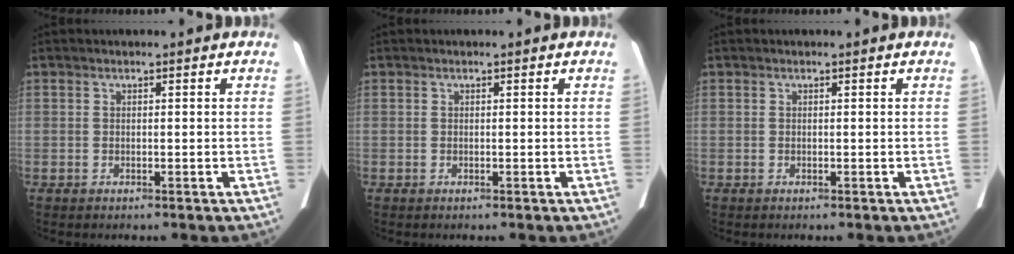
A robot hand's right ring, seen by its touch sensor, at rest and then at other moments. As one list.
[{"total": 0.0}, {"total": 0.0}]